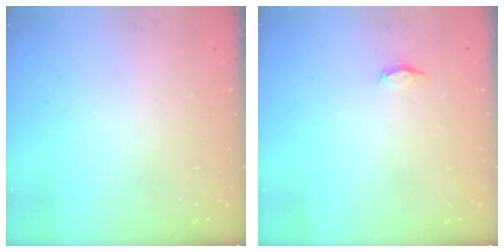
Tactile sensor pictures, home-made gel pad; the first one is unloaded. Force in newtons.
{"total": 2.8, "press": 2.8, "slide": 0.3}